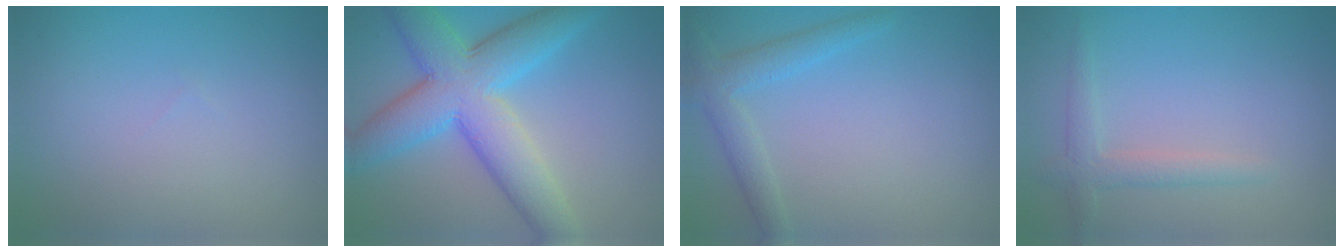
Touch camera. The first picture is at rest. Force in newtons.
{"total": 9.5, "press": 9.5, "slide": 0.2}
{"total": 2.7, "press": 2.7, "slide": 0.1}
{"total": 2.1, "press": 2.1, "slide": 0.1}